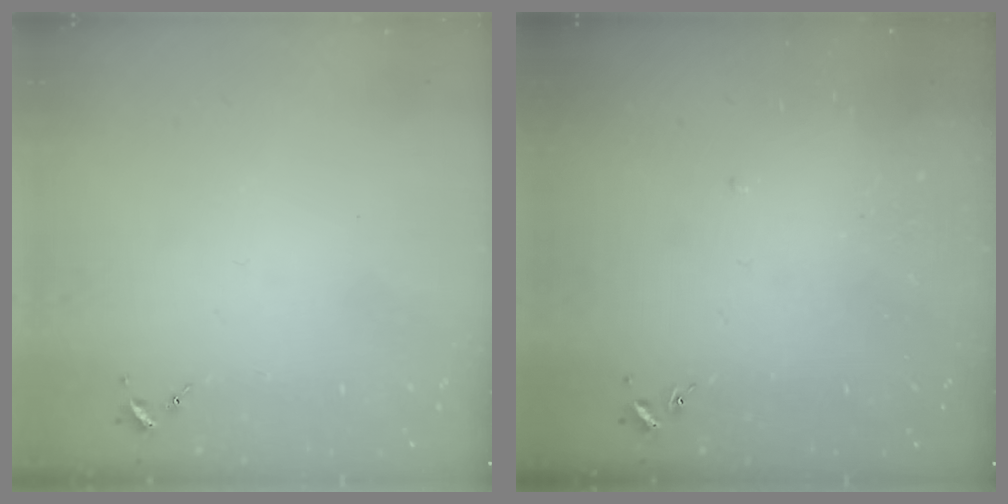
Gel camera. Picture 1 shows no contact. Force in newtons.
{"total": 1.4, "press": 1.3, "slide": 0.1}